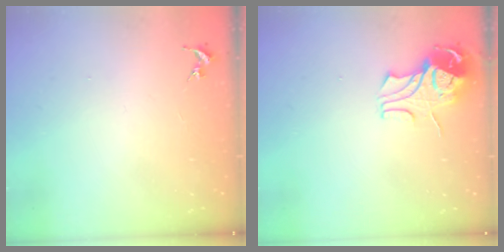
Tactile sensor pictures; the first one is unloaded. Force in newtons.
{"total": 9.0, "press": 8.9, "slide": 1.3}